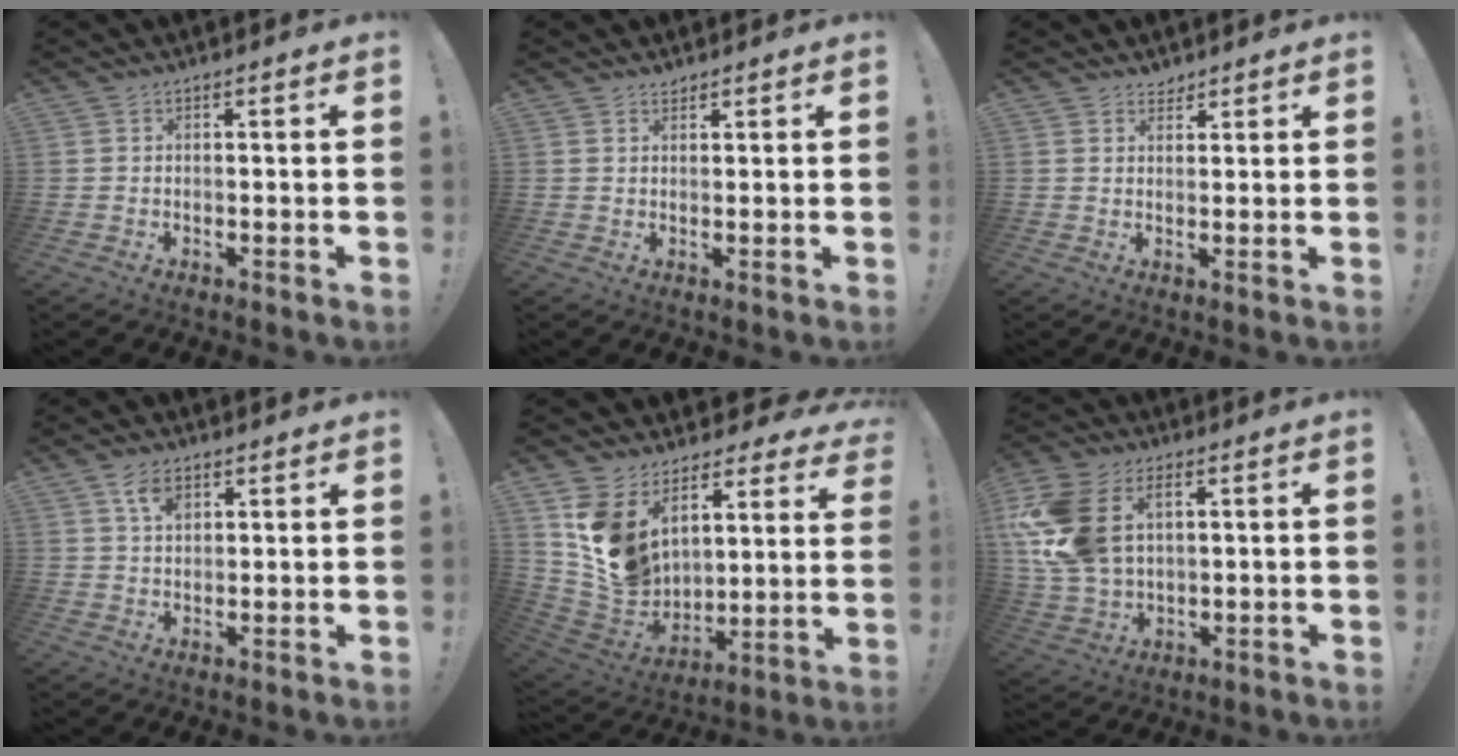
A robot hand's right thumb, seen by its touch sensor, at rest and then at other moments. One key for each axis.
{"total": 1.5, "fx": 1.3, "fy": 0.8, "fz": 0.3, "tx": 0.003, "ty": -0.009, "tz": 0.022}
{"total": 2.6, "fx": 2.1, "fy": 1.4, "fz": 0.3, "tx": 0.007, "ty": -0.017, "tz": 0.037}
{"total": 5.2, "fx": 2.9, "fy": 2.8, "fz": 3.3, "tx": -0.057, "ty": -0.008, "tz": 0.051}
{"total": 14.2, "fx": 4.8, "fy": 10.5, "fz": 8.3, "tx": -0.149, "ty": -0.041, "tz": 0.091}
{"total": 16.7, "fx": 4.7, "fy": 11.3, "fz": 11.3, "tx": -0.238, "ty": -0.016, "tz": 0.088}